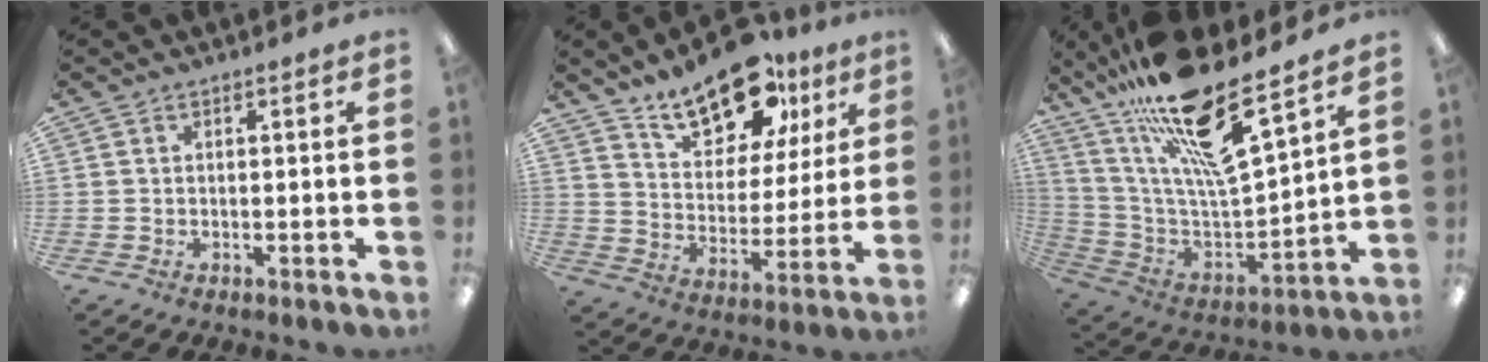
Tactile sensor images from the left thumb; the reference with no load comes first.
{"total": 17.2, "force": [12.9, 8.0, 8.1], "torque": [-0.124, -0.079, 0.227]}
{"total": 21.5, "force": [16.1, 4.1, 13.6], "torque": [-0.241, -0.110, 0.266]}